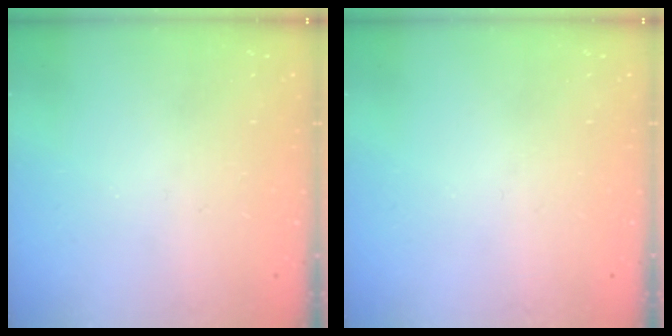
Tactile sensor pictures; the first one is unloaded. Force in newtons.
{"total": 0.0}